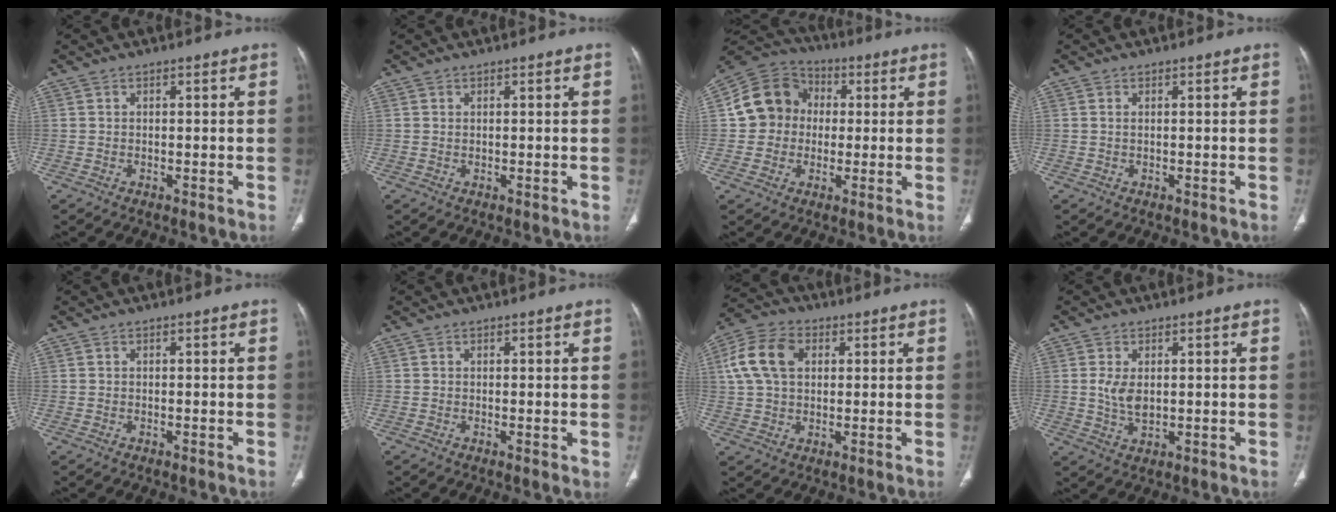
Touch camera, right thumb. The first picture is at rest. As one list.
[{"total": 0.0}, {"total": 12.0, "force": [1.1, 10.8, 5.0], "torque": [-0.068, 0.022, 0.008]}, {"total": 0.5, "force": [0.1, 0.3, 0.4], "torque": [-0.015, 0.004, 0.004]}, {"total": 0.0}, {"total": 0.9, "force": [0.1, 0.2, 0.8], "torque": [-0.019, -0.006, 0.002]}, {"total": 10.7, "force": [2.7, 7.4, 7.2], "torque": [-0.136, 0.017, 0.045]}, {"total": 4.6, "force": [0.7, 2.6, 3.7], "torque": [-0.073, -0.010, 0.018]}]